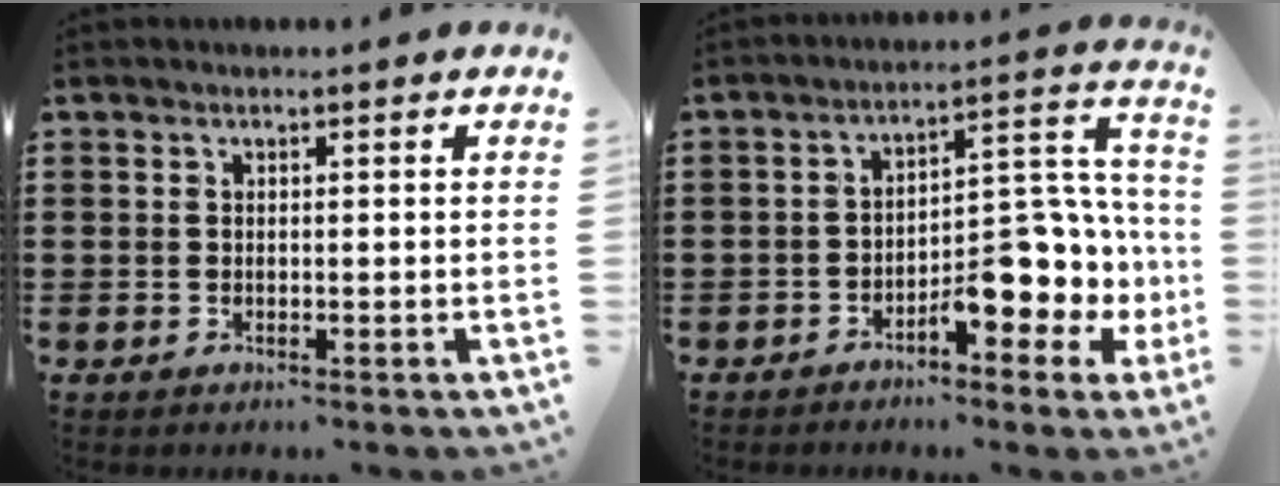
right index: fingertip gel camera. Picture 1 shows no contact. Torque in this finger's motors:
{"motor_torque": [1.22, -0.92, 0.31, 0.12]}